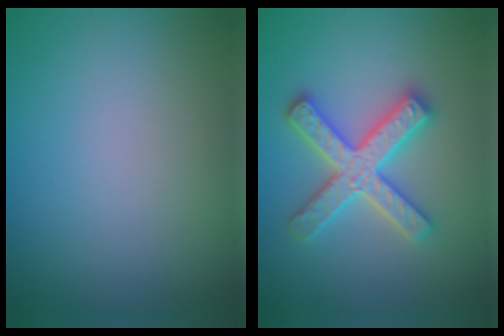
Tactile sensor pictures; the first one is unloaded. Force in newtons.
{"total": 5.0, "press": 4.9, "slide": 0.8}